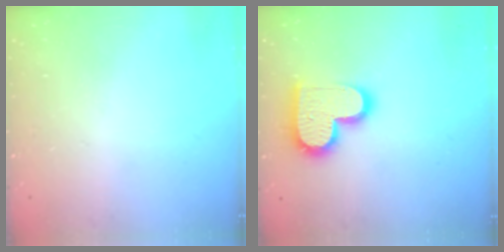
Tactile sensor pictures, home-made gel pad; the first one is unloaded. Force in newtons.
{"total": 16.0, "press": 16.0, "slide": 1.1}